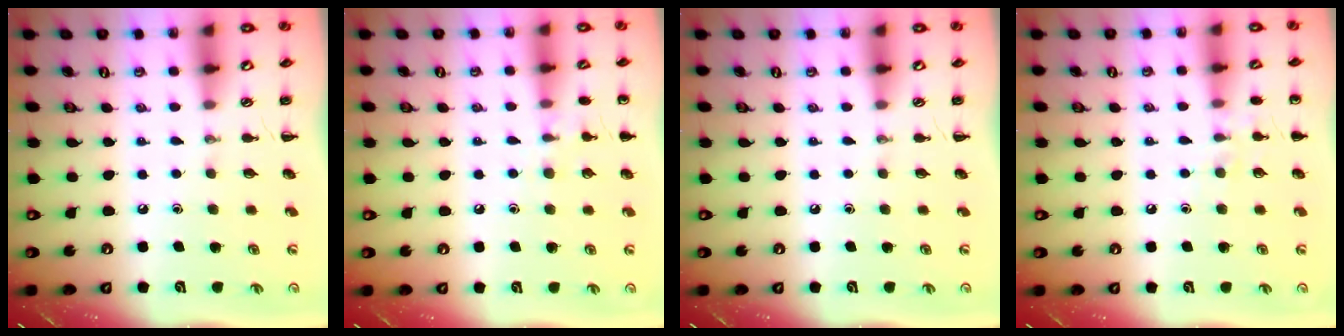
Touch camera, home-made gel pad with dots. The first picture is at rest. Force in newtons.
{"total": 7.5, "press": 7.2, "slide": 2.2}
{"total": 0.0}
{"total": 6.6, "press": 6.4, "slide": 1.6}